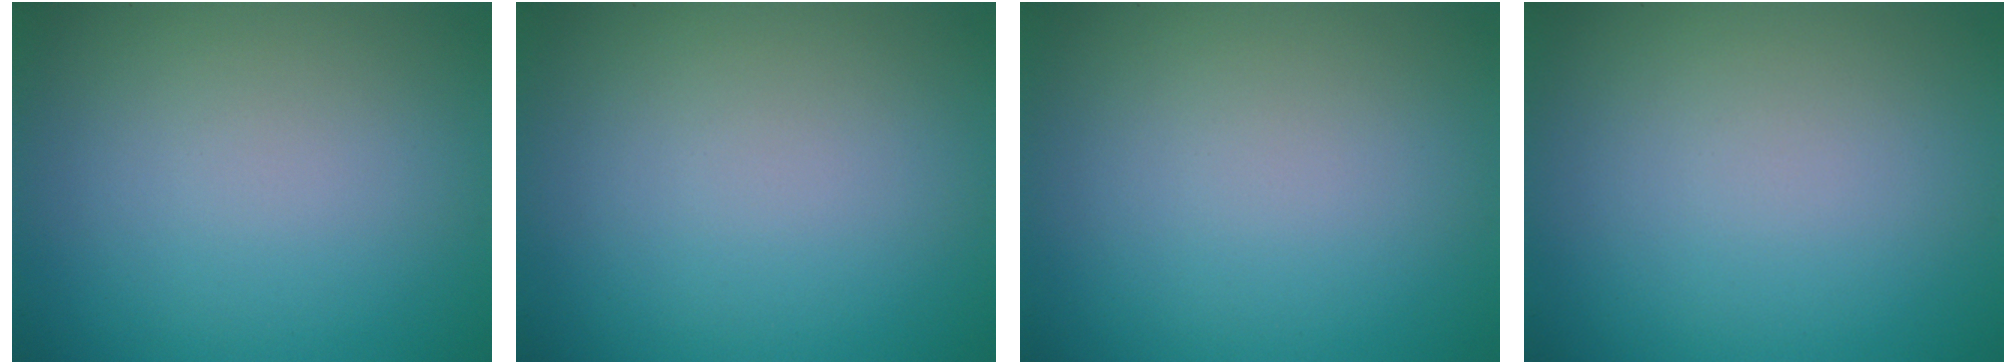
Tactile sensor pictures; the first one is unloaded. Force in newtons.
{"total": 0.0}
{"total": 0.0}
{"total": 0.0}